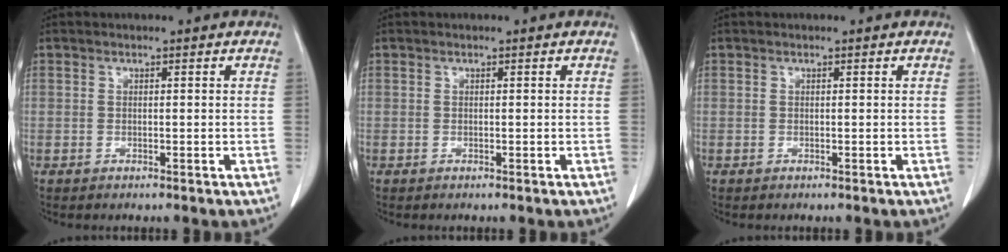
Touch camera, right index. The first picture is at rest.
{"total": 0.0}
{"total": 0.0}